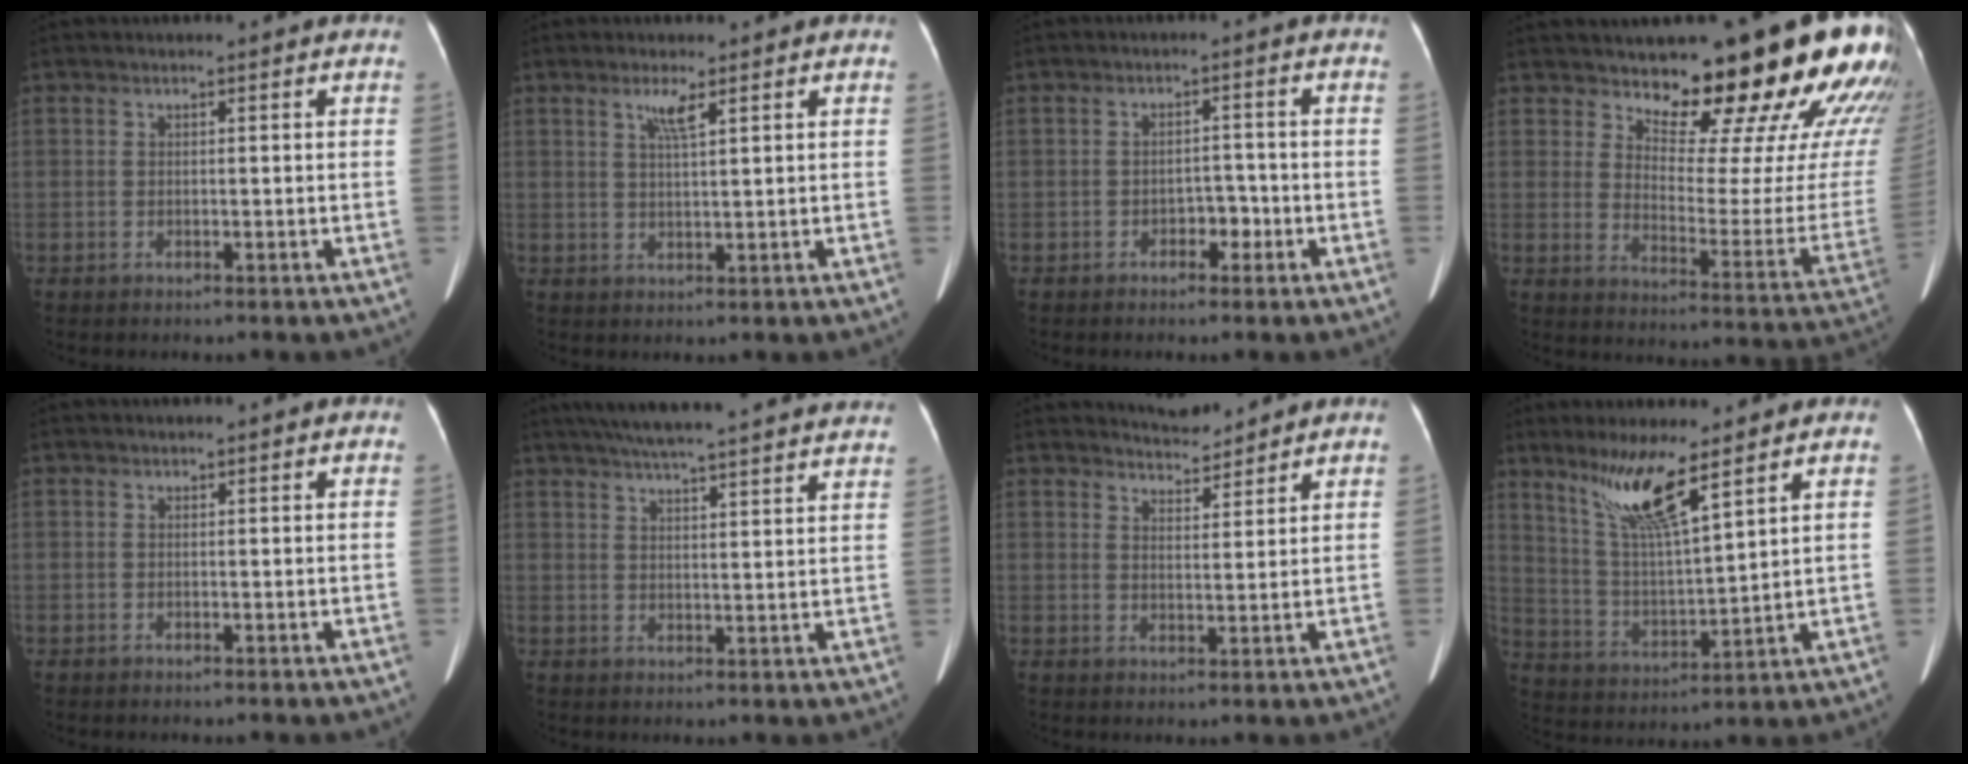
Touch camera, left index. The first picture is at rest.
{"total": 3.8, "force": [2.1, -0.1, 3.1], "torque": [-0.067, -0.002, 0.043]}
{"total": 2.7, "force": [-1.4, 1.6, 1.7], "torque": [-0.017, 0.009, -0.021]}
{"total": 24.1, "force": [19.5, 4.4, 13.4], "torque": [-0.170, -0.096, 0.237]}
{"total": 0.0}
{"total": 24.3, "force": [22.0, 1.2, 10.3], "torque": [-0.165, 0.006, 0.279]}
{"total": 3.7, "force": [3.6, 0.6, 0.0], "torque": [-0.006, 0.000, 0.059]}
{"total": 10.5, "force": [7.2, 0.7, 7.6], "torque": [-0.154, -0.006, 0.145]}